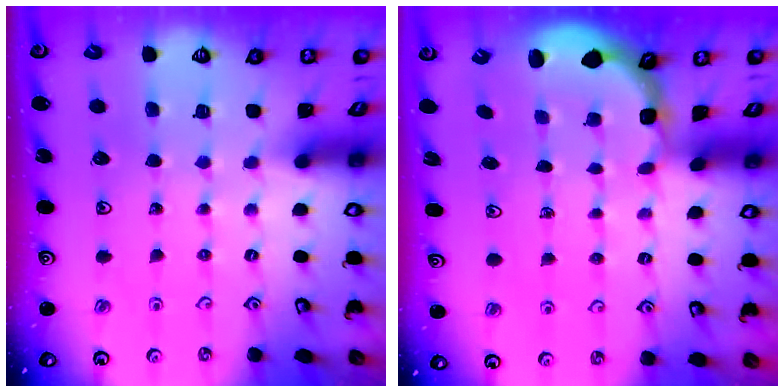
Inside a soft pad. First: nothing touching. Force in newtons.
{"total": 2.7, "press": 2.0, "slide": 1.8}